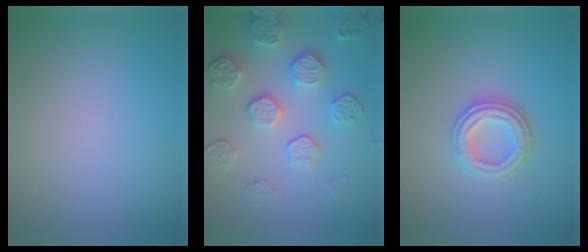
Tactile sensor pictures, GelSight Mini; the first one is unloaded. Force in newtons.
{"total": 5.4, "press": 4.1, "slide": 3.5}
{"total": 3.6, "press": 3.0, "slide": 2.0}